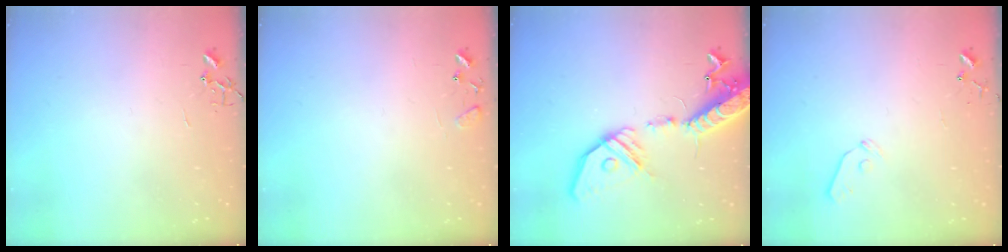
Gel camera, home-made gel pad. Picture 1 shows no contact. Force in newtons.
{"total": 7.7, "press": 7.7, "slide": 0.6}
{"total": 19.7, "press": 19.4, "slide": 3.9}
{"total": 5.5, "press": 5.5, "slide": 0.5}